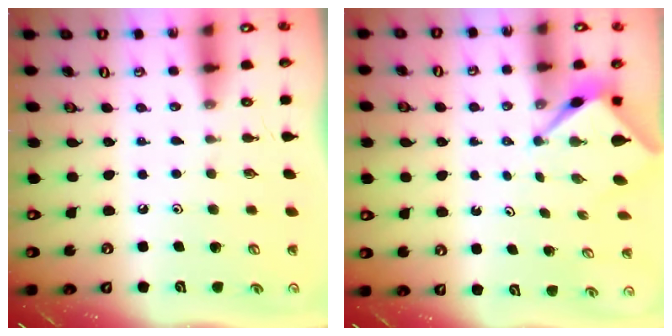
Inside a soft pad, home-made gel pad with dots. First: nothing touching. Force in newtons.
{"total": 2.7, "press": 2.7, "slide": 0.1}